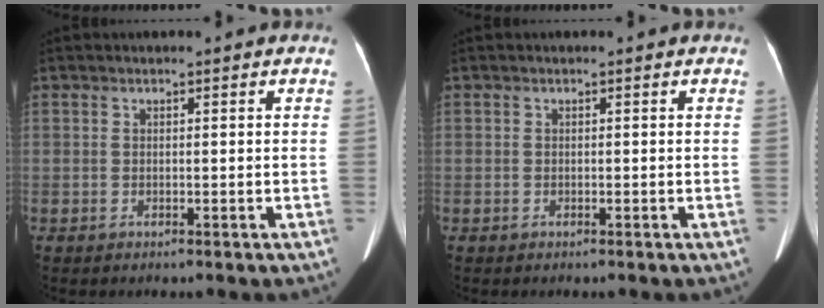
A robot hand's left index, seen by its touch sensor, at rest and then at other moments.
{"total": 0.0}